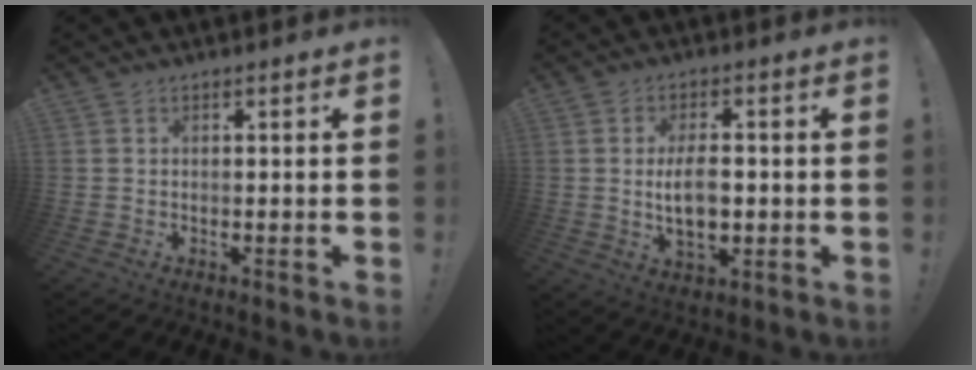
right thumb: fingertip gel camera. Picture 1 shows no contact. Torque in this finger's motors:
{"motor_torque": [0.15, 0.06, 0.33, 0.24, 0.07]}